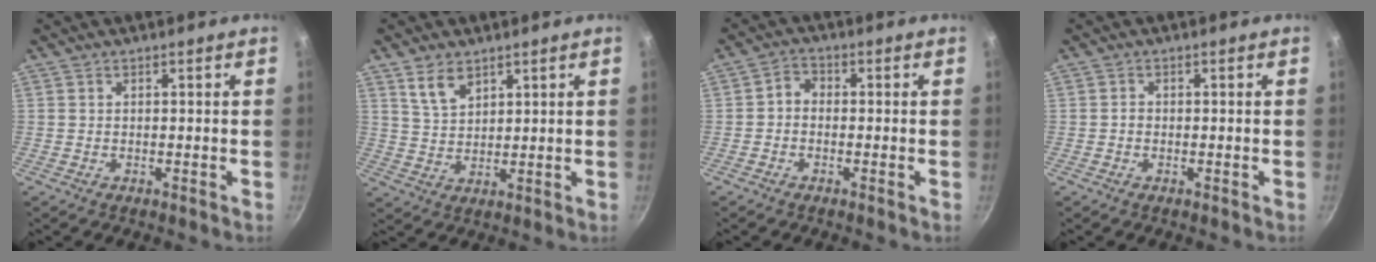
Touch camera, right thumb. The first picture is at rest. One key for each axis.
{"total": 5.5, "fx": 3.4, "fy": 3.2, "fz": 2.8, "tx": -0.040, "ty": -0.014, "tz": 0.075}
{"total": 2.6, "fx": -0.8, "fy": 2.0, "fz": 1.4, "tx": -0.024, "ty": 0.017, "tz": -0.024}
{"total": 0.8, "fx": -0.3, "fy": 0.7, "fz": 0.3, "tx": -0.005, "ty": 0.004, "tz": -0.007}